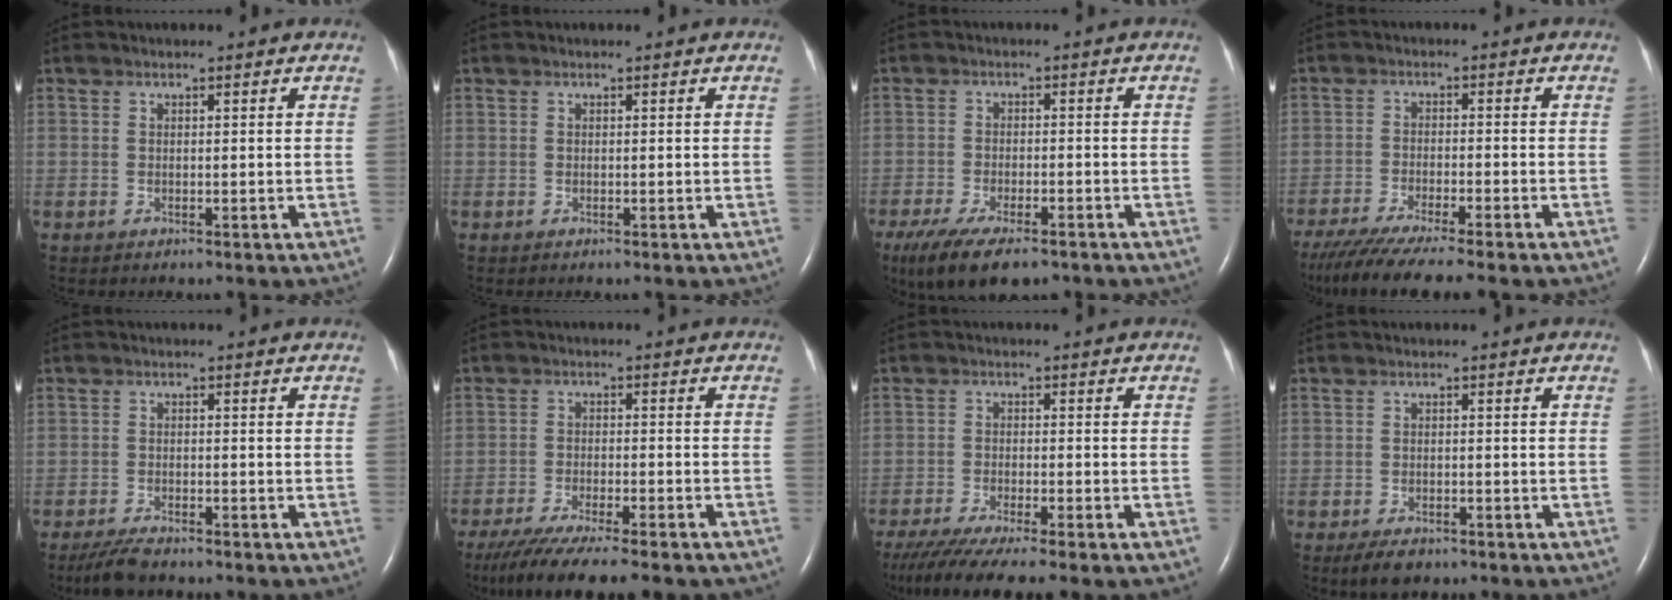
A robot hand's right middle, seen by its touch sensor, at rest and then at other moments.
{"total": 0.0}
{"total": 11.9, "force": [-8.4, 3.9, 7.4], "torque": [-0.137, -0.020, -0.130]}
{"total": 11.7, "force": [-9.8, -0.1, 6.4], "torque": [-0.094, -0.033, -0.155]}
{"total": 4.1, "force": [-3.5, 0.8, 2.0], "torque": [-0.045, -0.012, -0.062]}
{"total": 13.2, "force": [-11.1, 0.7, 7.1], "torque": [-0.114, -0.033, -0.172]}
{"total": 10.6, "force": [-8.6, 0.3, 6.2], "torque": [-0.095, -0.025, -0.135]}
{"total": 3.3, "force": [-2.4, 1.5, 1.8], "torque": [-0.038, -0.005, -0.034]}